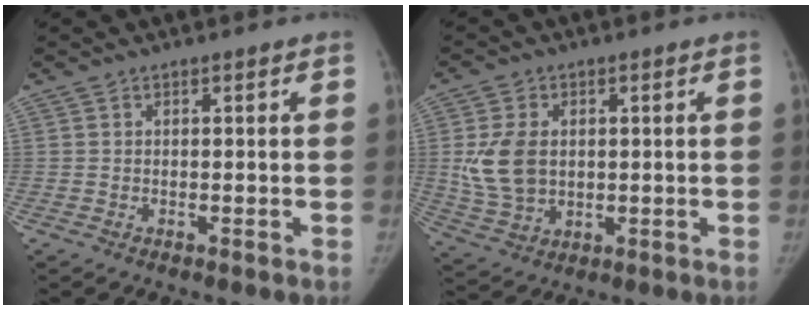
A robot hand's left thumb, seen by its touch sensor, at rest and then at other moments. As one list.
[{"total": 9.6, "force": [0.9, 6.9, 6.6], "torque": [-0.117, -0.006, 0.029]}]